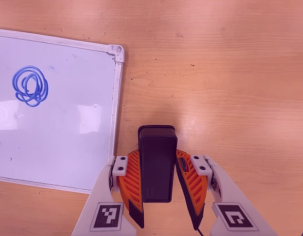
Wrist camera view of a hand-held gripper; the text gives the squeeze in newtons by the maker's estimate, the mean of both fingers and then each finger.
{"total": 3.9, "left": 3.1, "right": 4.7}